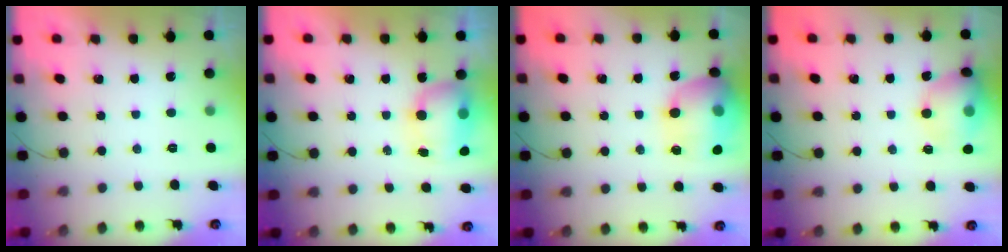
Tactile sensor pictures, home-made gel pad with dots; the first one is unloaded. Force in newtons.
{"total": 8.0, "press": 7.9, "slide": 1.3}
{"total": 17.6, "press": 17.4, "slide": 2.2}
{"total": 13.1, "press": 12.9, "slide": 2.1}